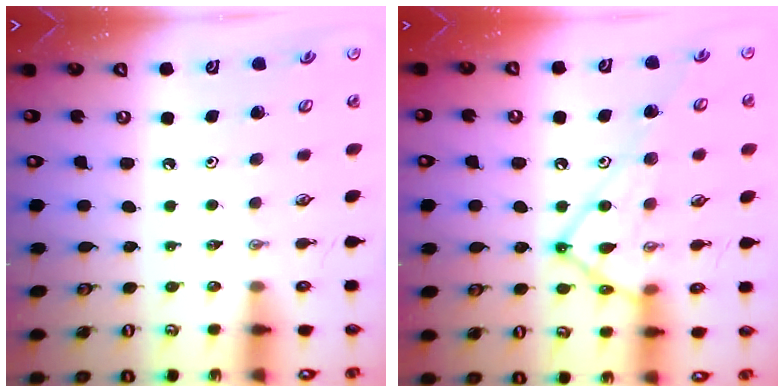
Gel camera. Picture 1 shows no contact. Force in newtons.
{"total": 16.0, "press": 15.9, "slide": 1.6}